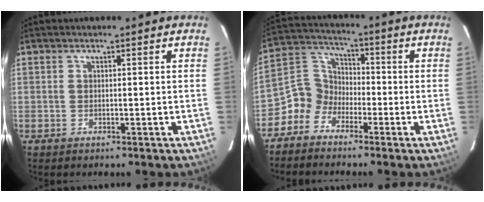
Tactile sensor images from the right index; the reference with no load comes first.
{"total": 6.6, "force": [-4.0, 5.2, 1.0], "torque": [-0.027, 0.034, -0.098]}